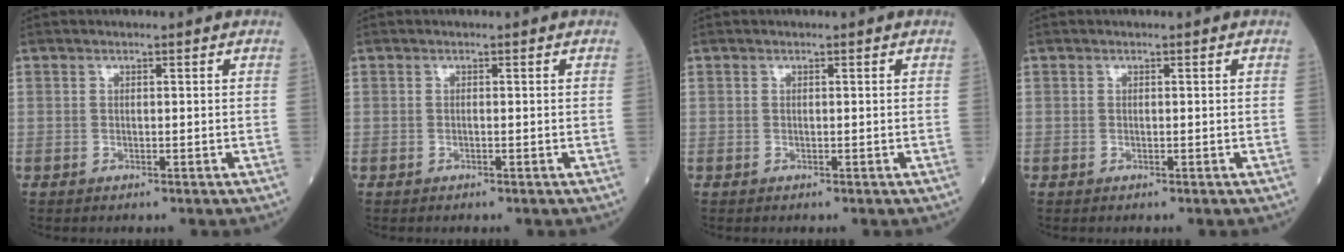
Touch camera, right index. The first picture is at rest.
{"total": 0.0}
{"total": 0.0}
{"total": 0.0}